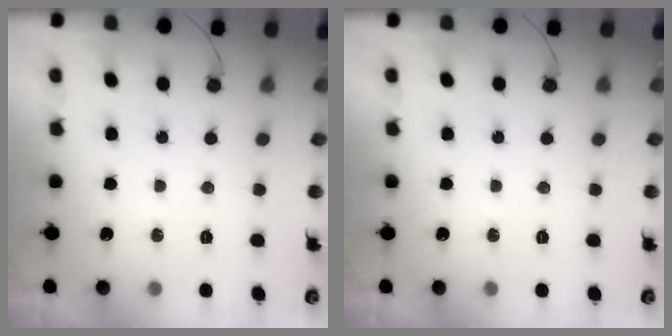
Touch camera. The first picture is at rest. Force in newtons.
{"total": 0.0}